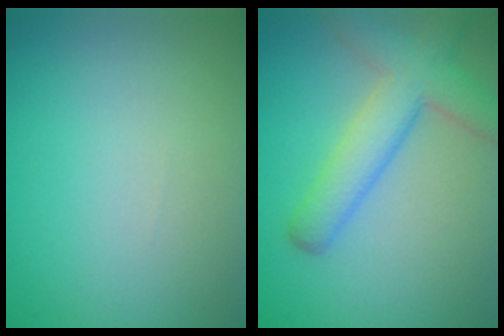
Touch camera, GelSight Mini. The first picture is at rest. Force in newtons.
{"total": 5.5, "press": 5.5, "slide": 0.2}